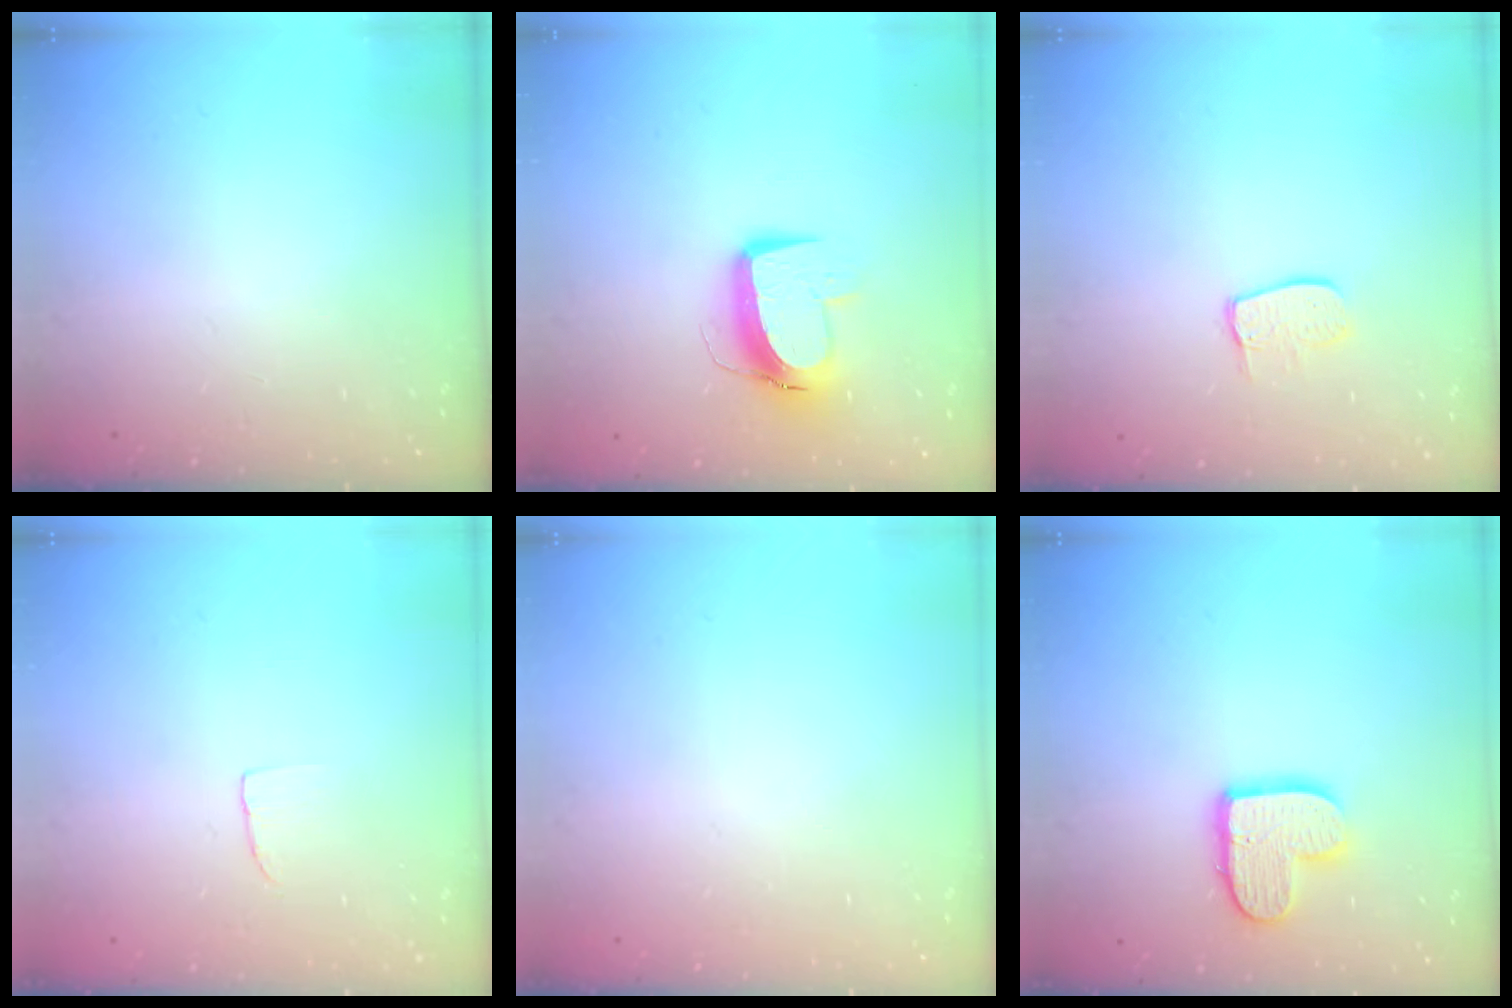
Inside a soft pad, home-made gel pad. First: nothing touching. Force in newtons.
{"total": 11.2, "press": 11.1, "slide": 1.2}
{"total": 7.5, "press": 7.5, "slide": 0.6}
{"total": 2.7, "press": 2.7, "slide": 0.2}
{"total": 0.0}
{"total": 12.2, "press": 12.2, "slide": 0.8}